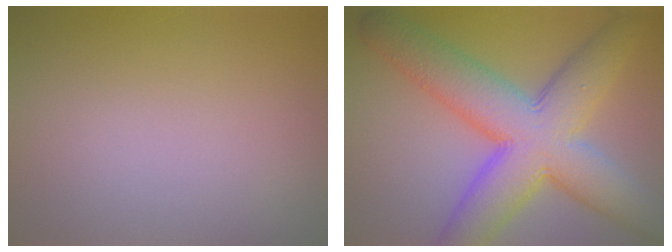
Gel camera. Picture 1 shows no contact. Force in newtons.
{"total": 10.7, "press": 10.7, "slide": 0.3}